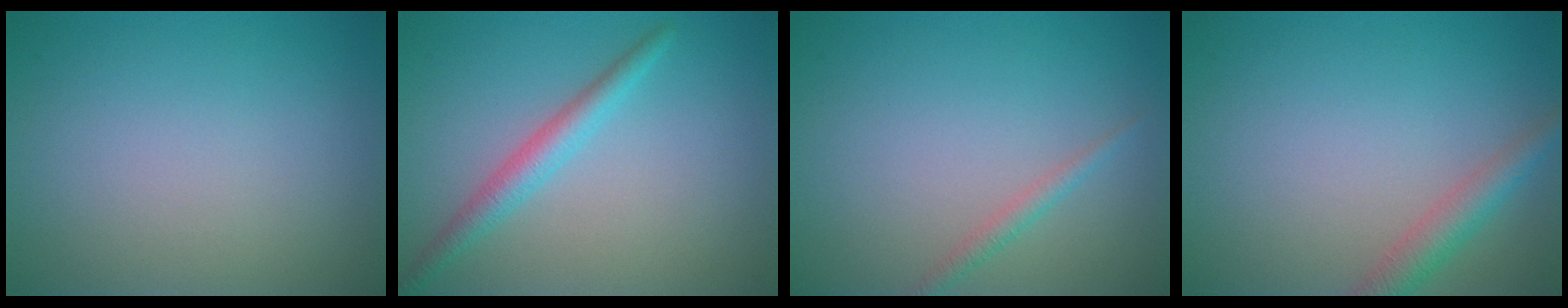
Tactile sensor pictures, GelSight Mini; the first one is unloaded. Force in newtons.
{"total": 2.5, "press": 2.5, "slide": 0.1}
{"total": 1.2, "press": 1.2, "slide": 0.1}
{"total": 2.6, "press": 2.6, "slide": 0.1}